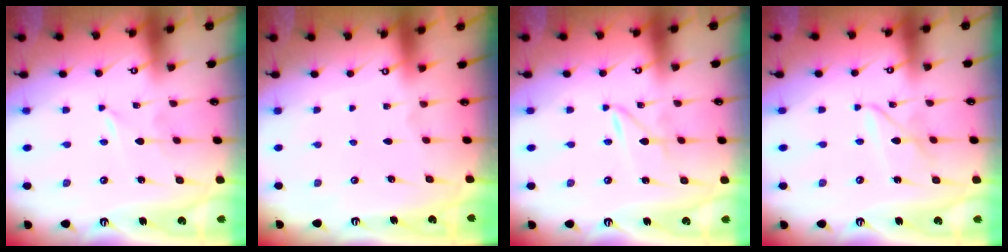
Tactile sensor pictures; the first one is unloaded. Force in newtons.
{"total": 0.0}
{"total": 1.9, "press": 1.9, "slide": 0.2}
{"total": 5.0, "press": 4.9, "slide": 0.4}